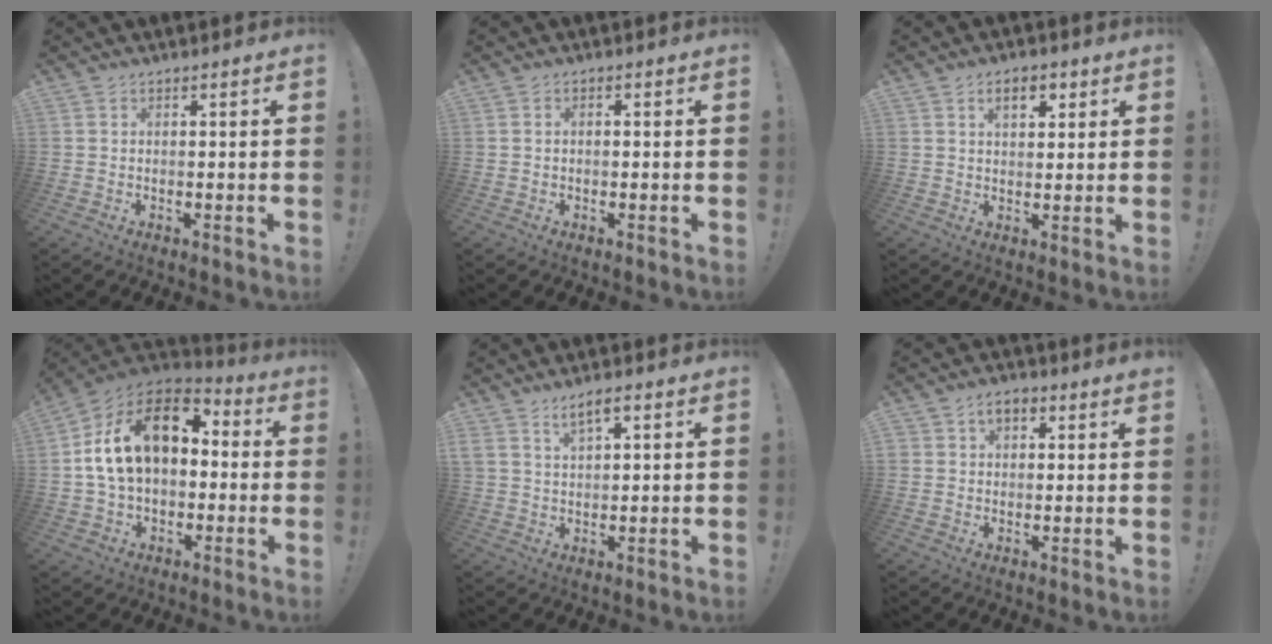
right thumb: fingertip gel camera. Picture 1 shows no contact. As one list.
[{"total": 1.0, "force": [-0.5, 0.6, 0.6], "torque": [-0.012, 0.003, -0.008]}, {"total": 5.9, "force": [2.8, 3.3, 4.0], "torque": [-0.055, 0.000, 0.045]}, {"total": 19.8, "force": [5.1, 12.6, 14.4], "torque": [-0.233, -0.004, 0.094]}, {"total": 4.7, "force": [2.9, 1.8, 3.2], "torque": [-0.060, -0.007, 0.052]}, {"total": 4.4, "force": [1.9, 2.9, 2.7], "torque": [-0.051, 0.006, 0.035]}]